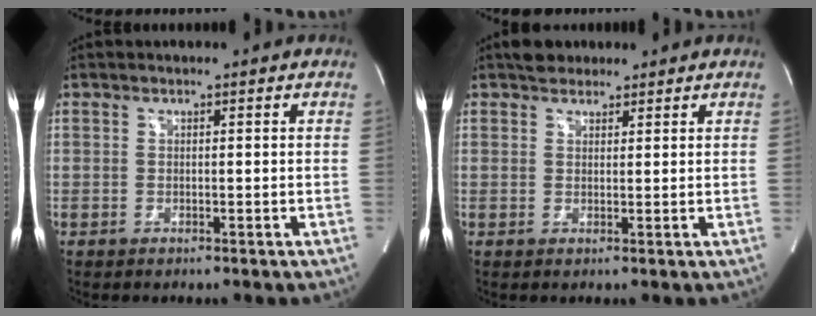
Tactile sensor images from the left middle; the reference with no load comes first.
{"total": 3.2, "force": [2.6, 1.8, 0.8], "torque": [-0.016, 0.015, 0.040]}